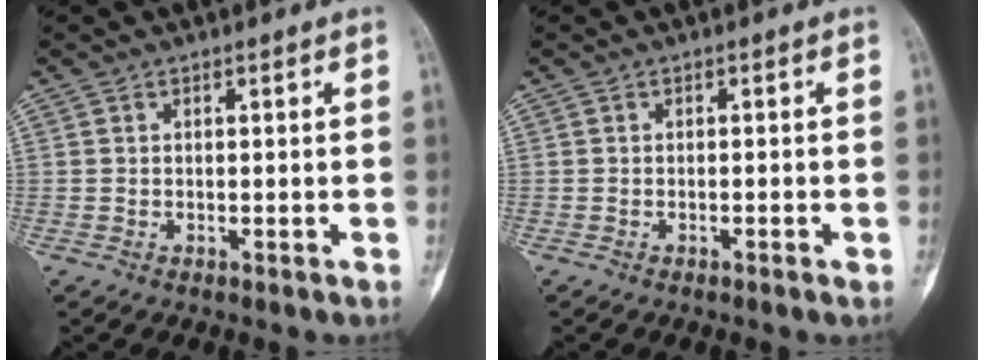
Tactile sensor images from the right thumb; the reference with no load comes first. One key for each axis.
{"total": 0.9, "fx": -0.5, "fy": 0.1, "fz": 0.7, "tx": -0.014, "ty": 0.004, "tz": -0.006}